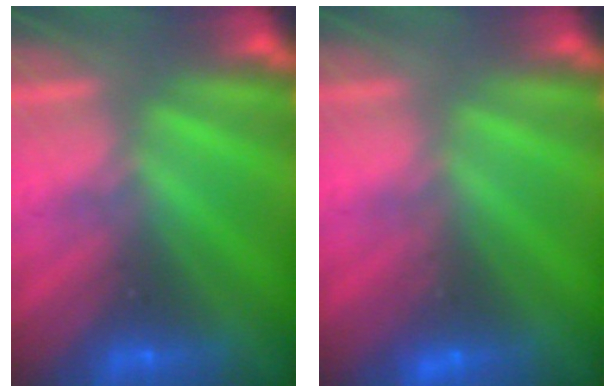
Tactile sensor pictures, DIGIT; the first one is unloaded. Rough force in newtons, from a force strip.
{"total": 3.1}